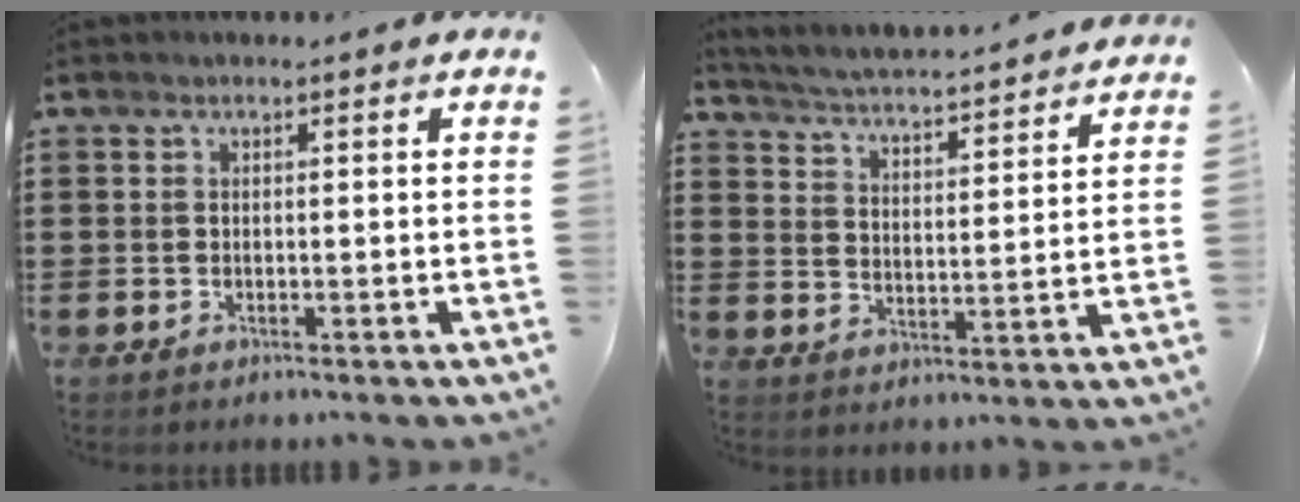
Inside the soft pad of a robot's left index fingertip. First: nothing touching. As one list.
[{"total": 3.7, "force": [3.6, -0.8, 0.6], "torque": [-0.034, -0.039, 0.052]}]